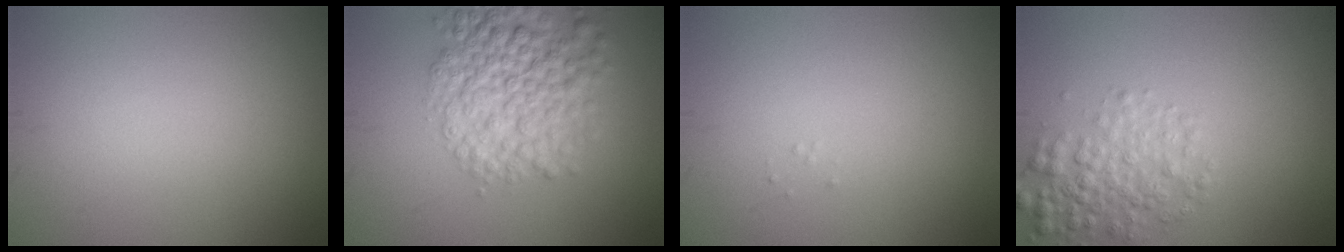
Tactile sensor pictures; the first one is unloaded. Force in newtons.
{"total": 7.0, "press": 7.0, "slide": 0.2}
{"total": 0.0}
{"total": 3.2, "press": 3.2, "slide": 0.1}